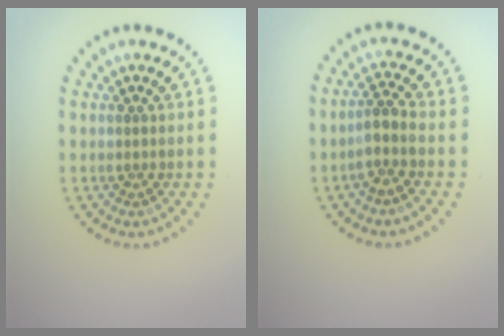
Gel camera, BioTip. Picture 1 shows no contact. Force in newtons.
{"total": 2.2, "press": 1.6, "slide": 1.5}